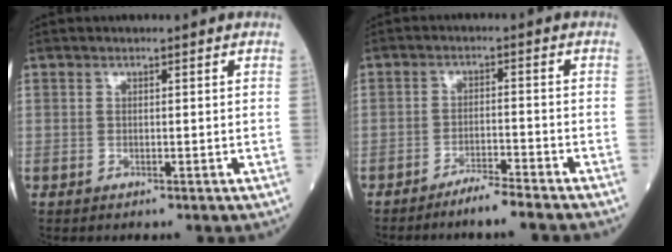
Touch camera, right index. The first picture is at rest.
{"total": 4.2, "force": [-3.7, -0.6, 1.9], "torque": [-0.033, -0.010, -0.071]}